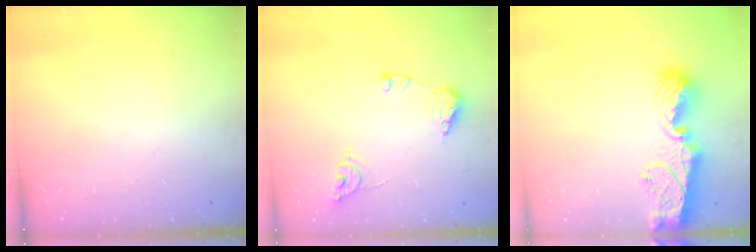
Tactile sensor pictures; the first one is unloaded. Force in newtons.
{"total": 10.2, "press": 10.2, "slide": 0.6}
{"total": 11.5, "press": 11.4, "slide": 1.4}